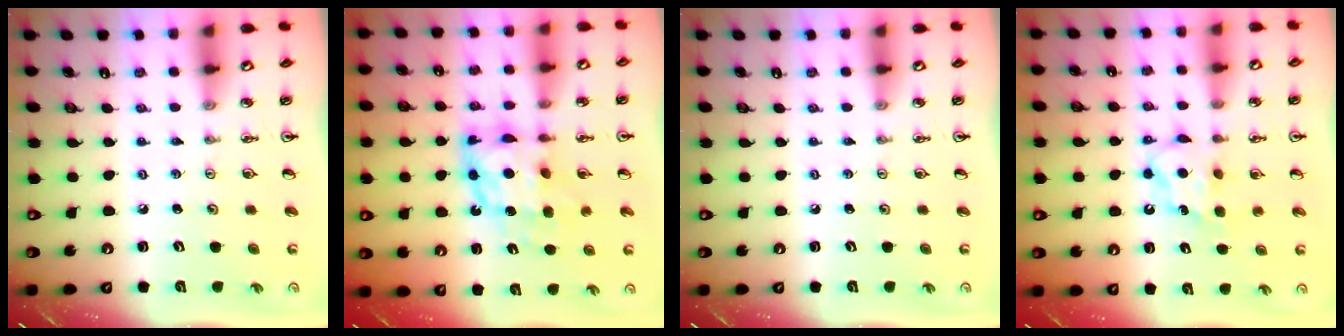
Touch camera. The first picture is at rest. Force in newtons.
{"total": 10.5, "press": 10.4, "slide": 0.9}
{"total": 0.0}
{"total": 6.8, "press": 6.8, "slide": 0.2}